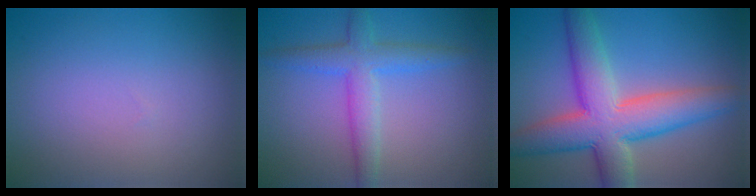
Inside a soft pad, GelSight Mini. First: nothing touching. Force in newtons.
{"total": 4.0, "press": 4.0, "slide": 0.1}
{"total": 9.1, "press": 9.0, "slide": 0.6}